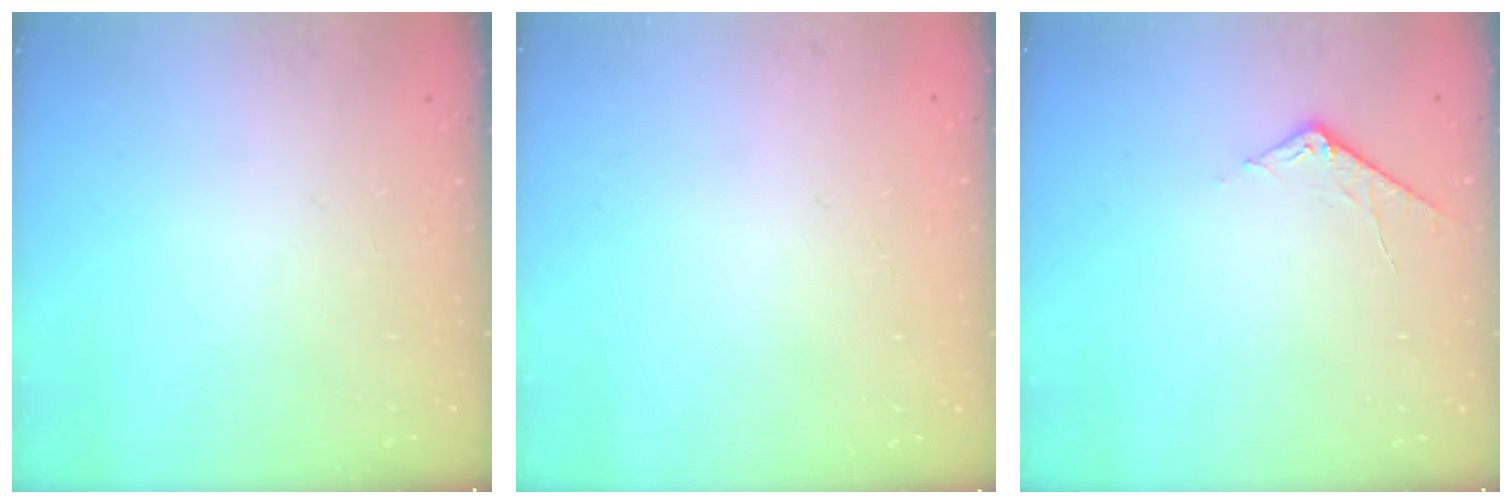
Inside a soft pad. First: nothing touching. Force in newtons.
{"total": 0.0}
{"total": 6.1, "press": 6.0, "slide": 0.7}